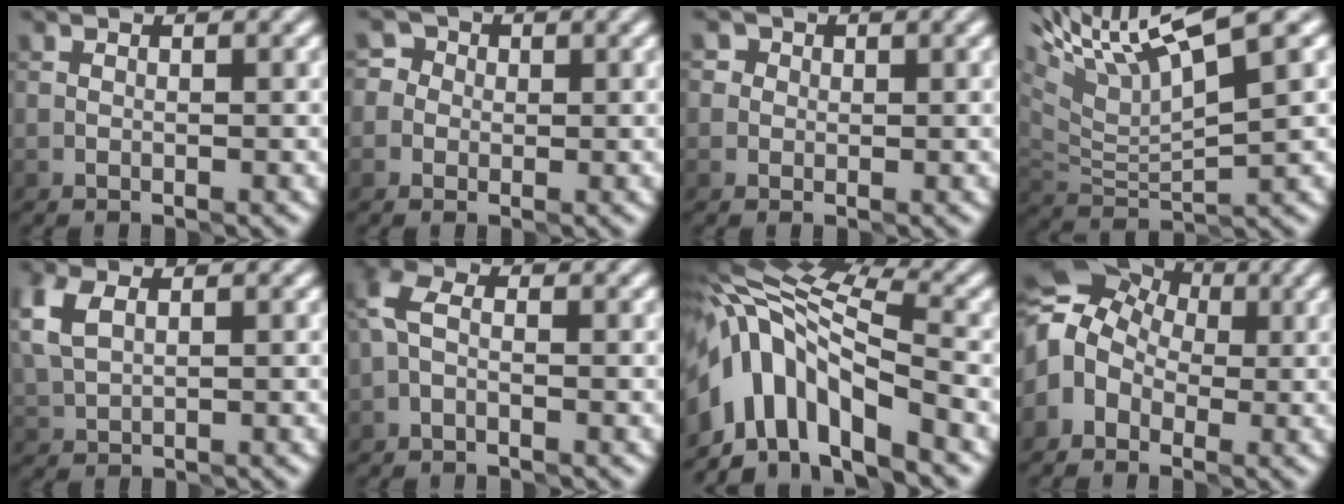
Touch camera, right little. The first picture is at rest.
{"total": 2.7, "force": [0.3, 2.6, 0.7], "torque": [0.015, 0.016, -0.020]}
{"total": 2.4, "force": [1.0, 2.0, 0.7], "torque": [0.016, 0.017, -0.010]}
{"total": 9.3, "force": [5.8, 2.0, 6.9], "torque": [-0.139, 0.025, 0.109]}
{"total": 3.8, "force": [1.5, 2.4, 2.6], "torque": [-0.072, 0.012, 0.033]}
{"total": 2.7, "force": [-0.3, 1.7, 2.0], "torque": [-0.051, 0.012, -0.017]}
{"total": 10.9, "force": [-4.4, 4.9, 8.7], "torque": [-0.152, 0.015, -0.078]}
{"total": 7.4, "force": [0.3, 6.0, 4.4], "torque": [-0.077, 0.025, -0.009]}